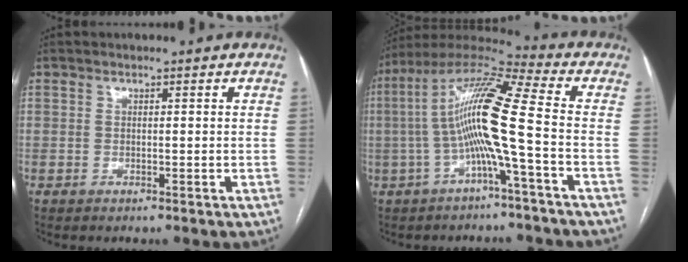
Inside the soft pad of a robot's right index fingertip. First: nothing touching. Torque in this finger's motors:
{"motor_torque": [2.14, 0.00, 1.05, 0.21]}